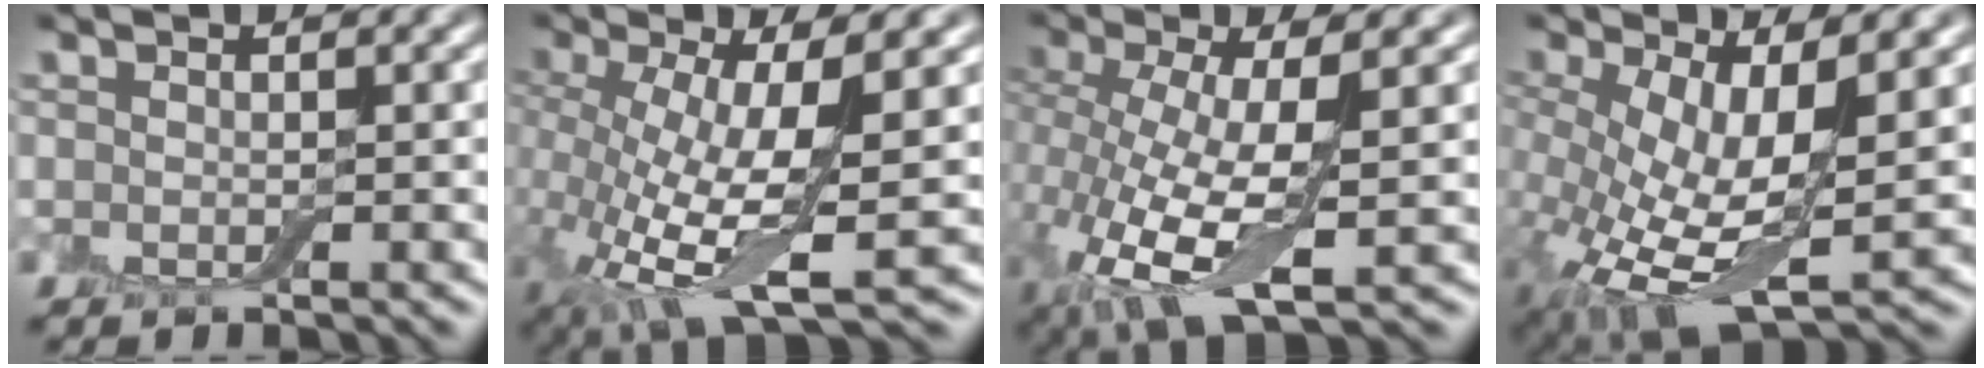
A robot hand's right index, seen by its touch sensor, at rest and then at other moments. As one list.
[{"total": 8.9, "force": [-0.6, 2.8, 8.4], "torque": [-0.161, -0.016, -0.002]}, {"total": 8.2, "force": [-1.3, 3.1, 7.4], "torque": [-0.158, -0.012, -0.019]}, {"total": 9.1, "force": [-0.1, 3.9, 8.3], "torque": [-0.162, -0.018, 0.004]}]